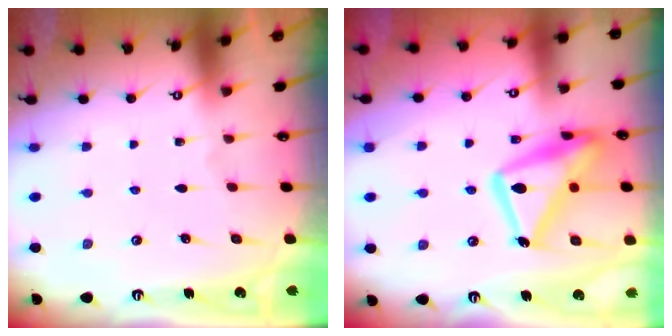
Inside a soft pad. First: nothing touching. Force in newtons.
{"total": 19.6, "press": 19.5, "slide": 1.5}